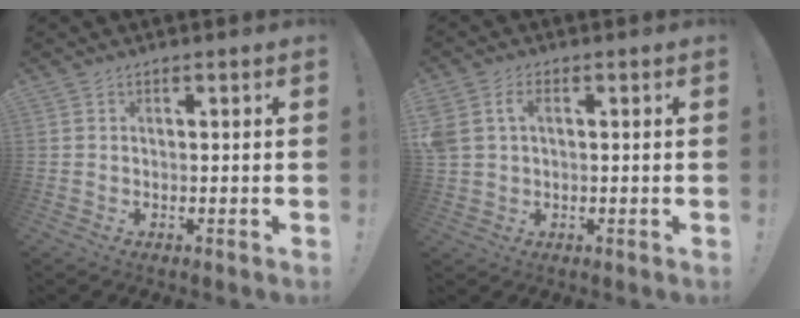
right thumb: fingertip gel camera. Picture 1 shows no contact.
{"total": 5.0, "force": [1.0, 3.4, 3.5], "torque": [-0.075, 0.003, 0.017]}